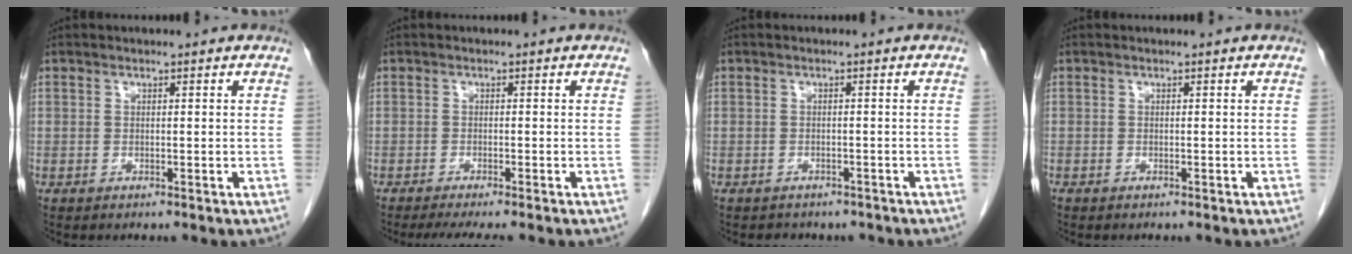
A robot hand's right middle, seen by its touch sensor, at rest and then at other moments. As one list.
[{"total": 5.0, "force": [-4.2, 0.0, 2.8], "torque": [-0.036, -0.012, -0.064]}, {"total": 4.2, "force": [-3.6, 2.0, 0.7], "torque": [-0.015, 0.005, -0.040]}, {"total": 0.0}]